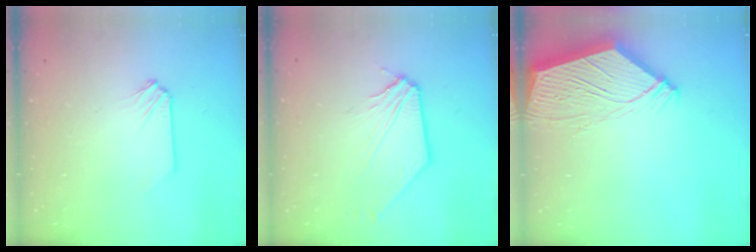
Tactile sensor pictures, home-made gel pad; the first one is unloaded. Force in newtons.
{"total": 6.0, "press": 6.0, "slide": 0.5}
{"total": 13.6, "press": 13.6, "slide": 1.1}